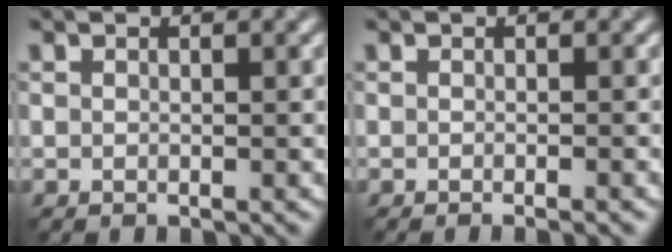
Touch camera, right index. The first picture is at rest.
{"total": 1.7, "force": [-0.7, 0.7, 1.4], "torque": [-0.002, 0.002, -0.016]}